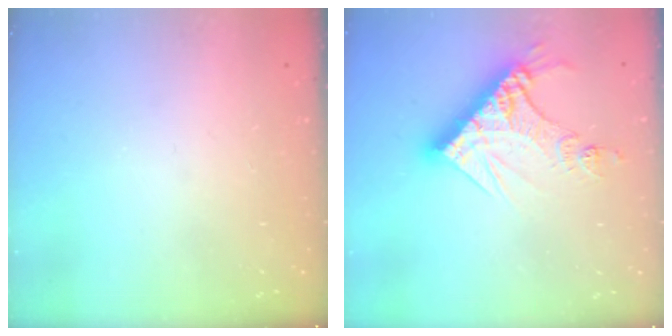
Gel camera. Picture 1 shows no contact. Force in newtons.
{"total": 14.5, "press": 14.4, "slide": 1.8}